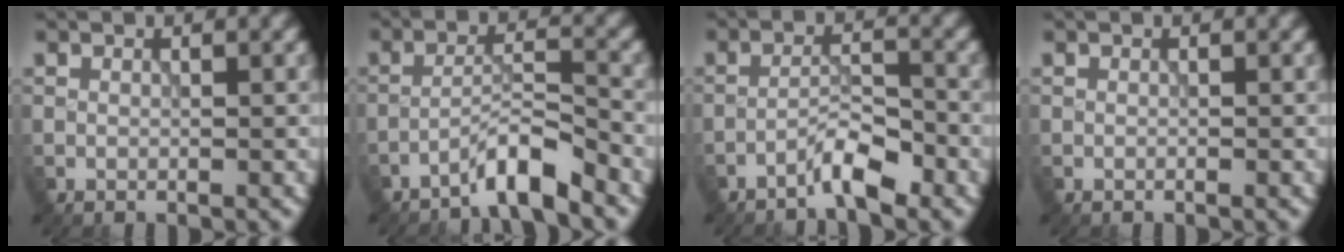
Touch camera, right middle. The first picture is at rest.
{"total": 3.7, "force": [-3.1, 0.1, 2.1], "torque": [-0.034, 0.012, -0.064]}
{"total": 2.9, "force": [-2.3, 0.3, 1.7], "torque": [-0.026, 0.011, -0.047]}
{"total": 0.0}